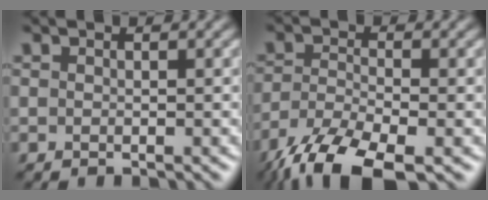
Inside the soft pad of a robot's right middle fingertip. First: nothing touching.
{"total": 9.0, "force": [-6.5, 2.8, 5.5], "torque": [-0.130, -0.027, -0.128]}